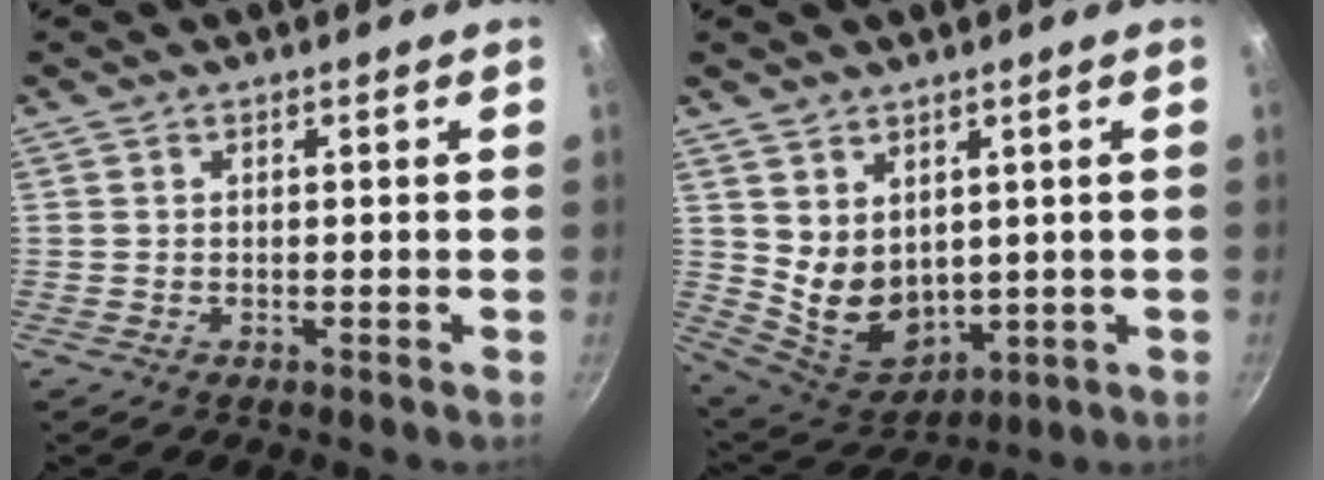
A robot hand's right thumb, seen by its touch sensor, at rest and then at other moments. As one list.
[{"total": 9.7, "force": [2.4, 7.3, 6.0], "torque": [-0.078, -0.034, 0.073]}]